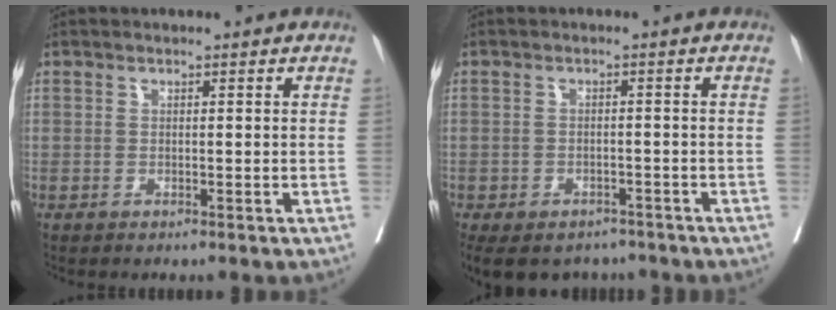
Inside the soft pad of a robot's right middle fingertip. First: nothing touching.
{"total": 10.4, "force": [-7.7, 6.0, 3.5], "torque": [-0.078, -0.002, -0.096]}